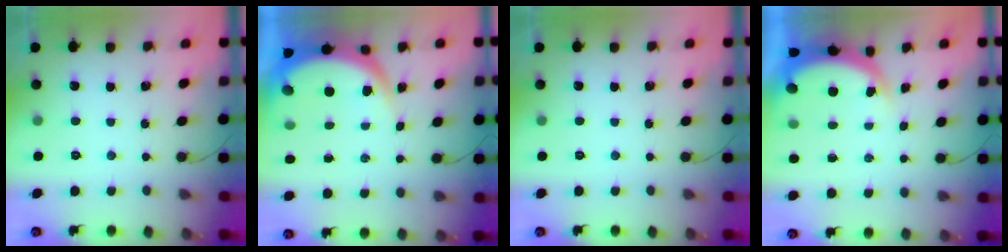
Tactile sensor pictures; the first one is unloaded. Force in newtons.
{"total": 7.1, "press": 7.0, "slide": 1.0}
{"total": 0.0}
{"total": 4.0, "press": 4.0, "slide": 0.6}